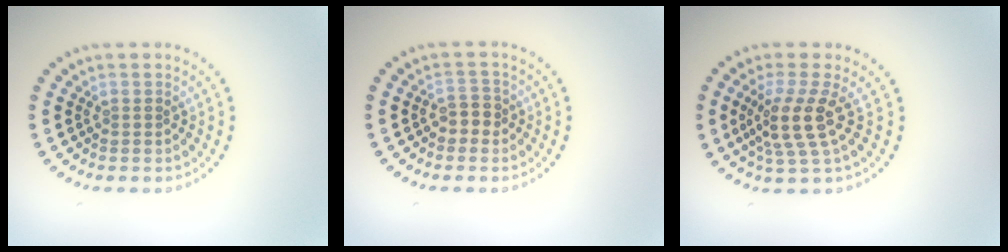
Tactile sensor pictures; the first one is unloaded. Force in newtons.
{"total": 1.8, "press": 1.6, "slide": 0.7}
{"total": 3.8, "press": 2.9, "slide": 2.5}